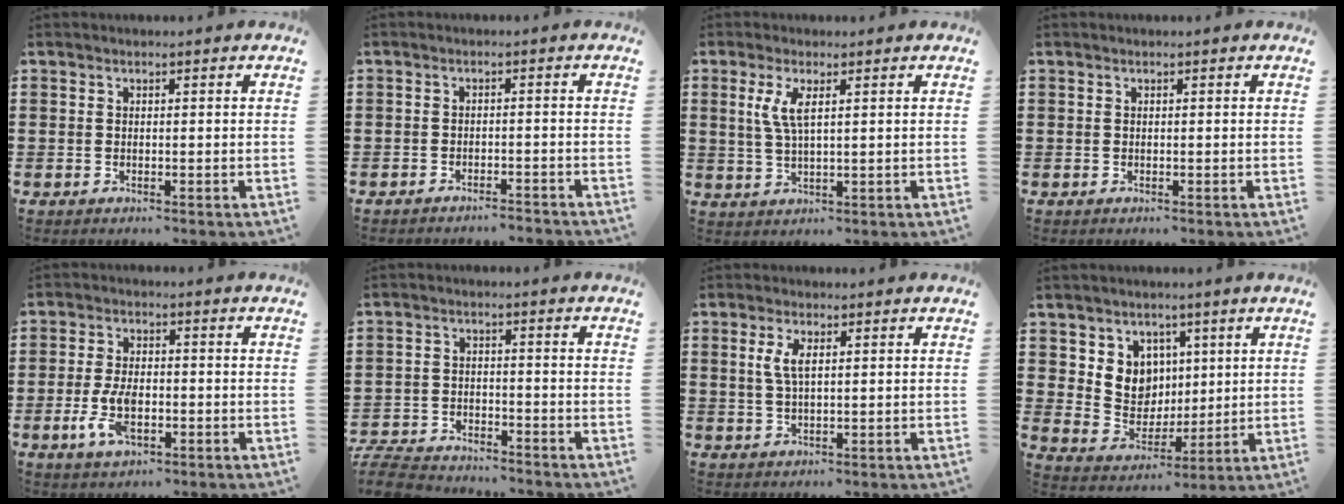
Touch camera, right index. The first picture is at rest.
{"total": 2.1, "force": [-2.1, 0.0, 0.1], "torque": [-0.006, 0.001, -0.044]}
{"total": 4.3, "force": [1.5, 1.2, 3.8], "torque": [-0.089, 0.002, 0.022]}
{"total": 0.0}
{"total": 6.3, "force": [-1.8, 3.0, 5.2], "torque": [-0.125, -0.006, -0.036]}
{"total": 5.8, "force": [-5.6, 1.0, 0.8], "torque": [-0.037, 0.002, -0.119]}
{"total": 3.4, "force": [1.0, 1.2, 3.0], "torque": [-0.063, 0.007, 0.015]}
{"total": 7.5, "force": [2.6, 6.8, 1.7], "torque": [-0.053, -0.010, 0.051]}